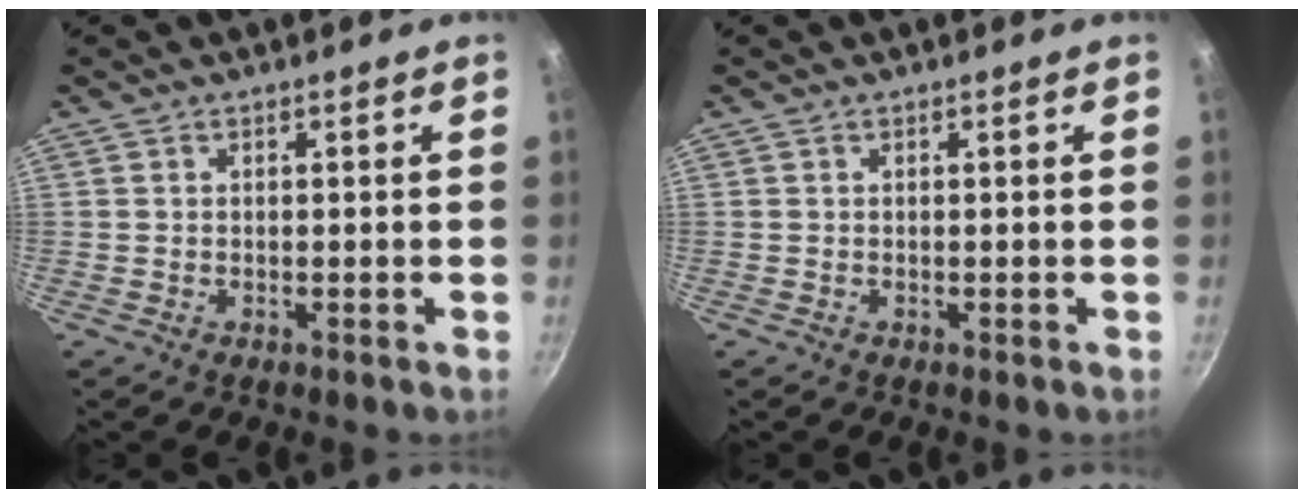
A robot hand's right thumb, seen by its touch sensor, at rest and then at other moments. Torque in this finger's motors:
{"motor_torque": [-0.33, 0.02, 0.00, 0.00, 0.00]}